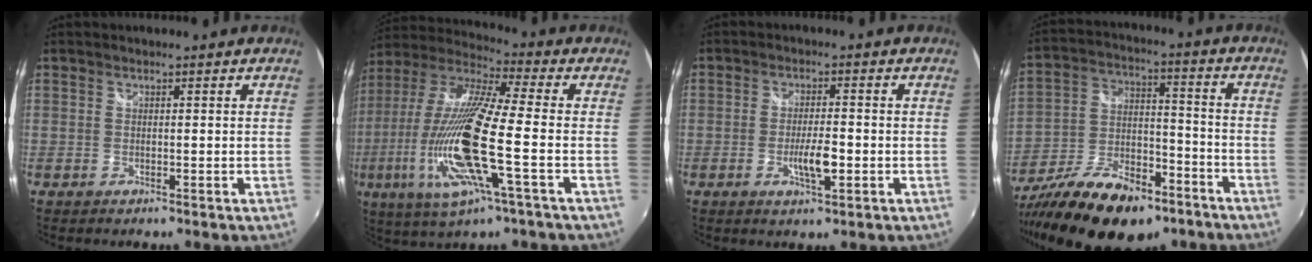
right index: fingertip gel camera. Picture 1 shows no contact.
{"total": 20.9, "force": [-4.9, 2.8, 20.2], "torque": [-0.377, -0.036, -0.096]}
{"total": 4.9, "force": [-1.5, 1.5, 4.5], "torque": [-0.086, -0.004, -0.027]}
{"total": 21.3, "force": [-13.5, 10.4, 12.7], "torque": [-0.248, -0.011, -0.216]}